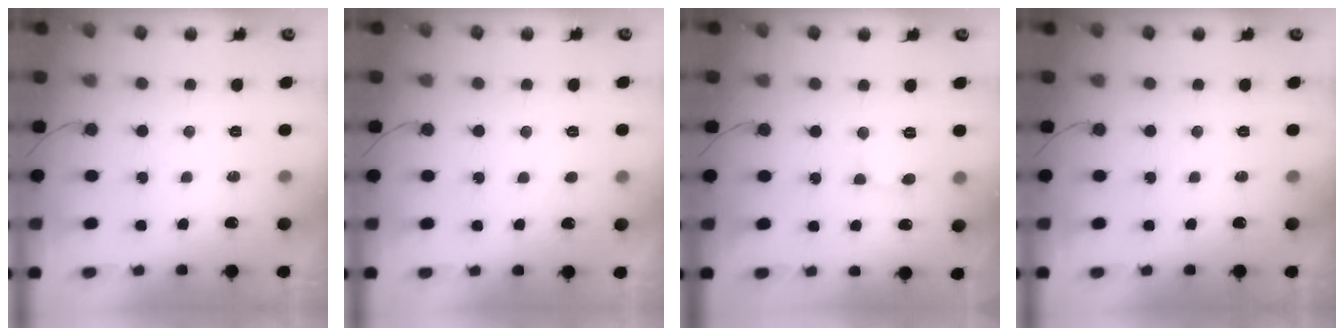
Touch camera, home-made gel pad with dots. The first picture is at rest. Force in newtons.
{"total": 1.6, "press": 1.6, "slide": 0.1}
{"total": 3.3, "press": 3.3, "slide": 0.2}
{"total": 0.0}